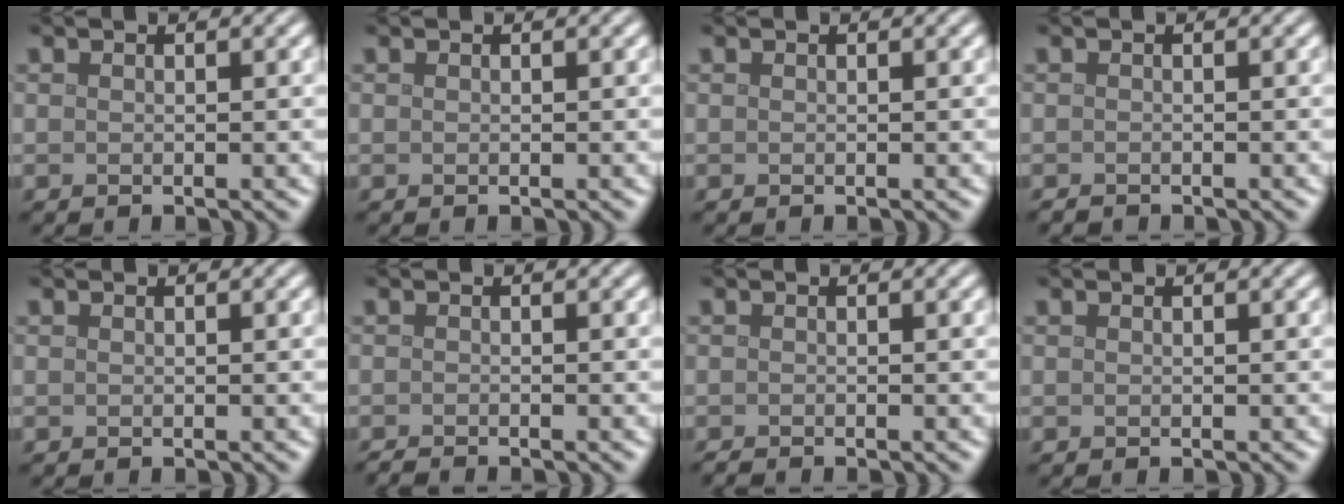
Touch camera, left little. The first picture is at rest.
{"total": 0.0}
{"total": 0.0}
{"total": 0.7, "force": [-0.7, 0.1, 0.1], "torque": [0.000, -0.003, -0.013]}
{"total": 0.0}
{"total": 1.0, "force": [-1.0, 0.0, 0.3], "torque": [0.000, -0.004, -0.019]}
{"total": 0.7, "force": [-0.7, 0.0, 0.2], "torque": [-0.001, -0.004, -0.014]}
{"total": 0.0}